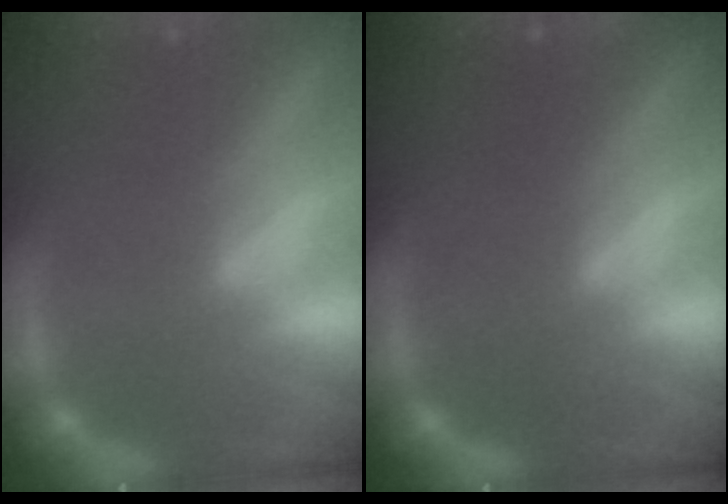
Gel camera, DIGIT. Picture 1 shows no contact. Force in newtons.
{"total": 1.9}